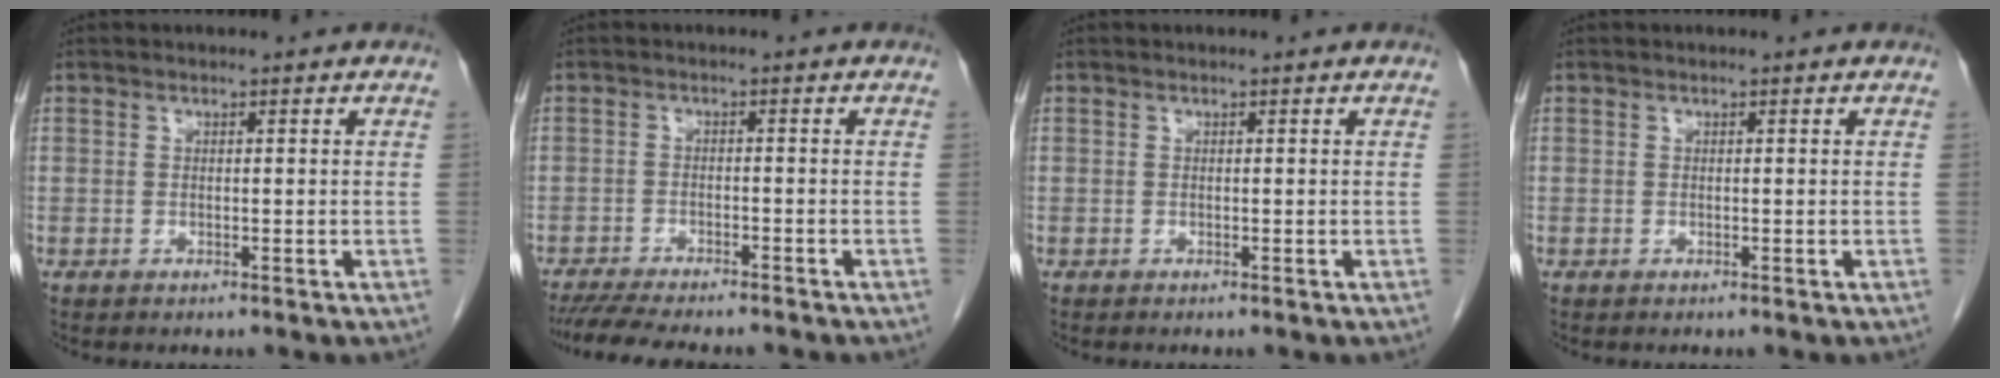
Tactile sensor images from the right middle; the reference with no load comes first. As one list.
[{"total": 11.3, "force": [-9.9, 1.6, 5.1], "torque": [-0.071, -0.012, -0.144]}, {"total": 0.0}, {"total": 0.0}]